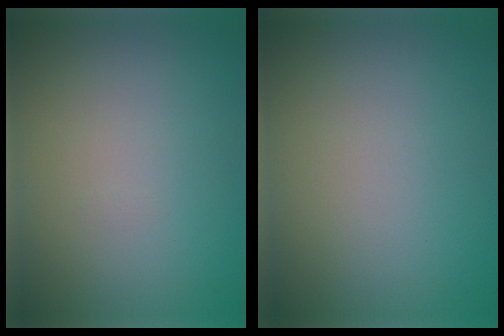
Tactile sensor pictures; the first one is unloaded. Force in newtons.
{"total": 0.0}